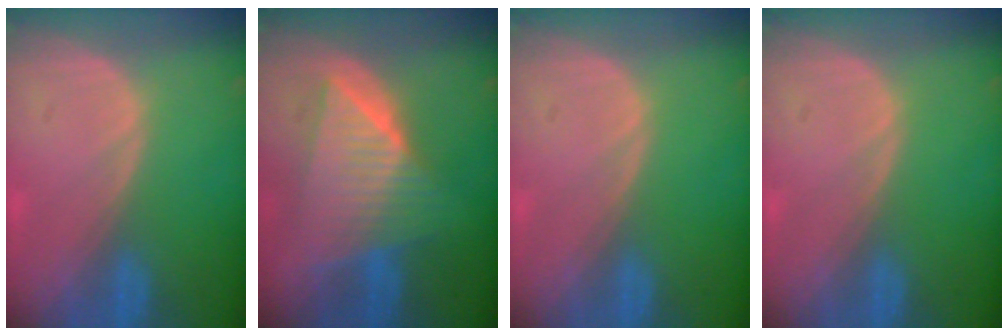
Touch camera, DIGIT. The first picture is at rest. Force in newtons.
{"total": 9.2, "press": 9.2, "slide": 0.5}
{"total": 0.0}
{"total": 0.0}